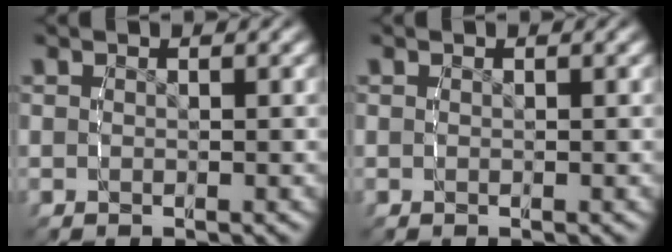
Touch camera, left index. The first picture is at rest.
{"total": 0.0}